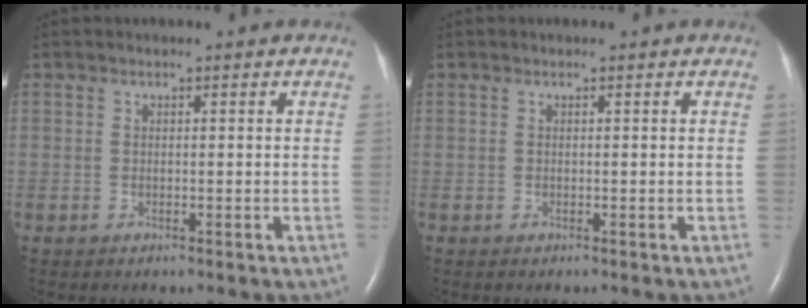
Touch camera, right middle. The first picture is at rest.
{"total": 0.0}